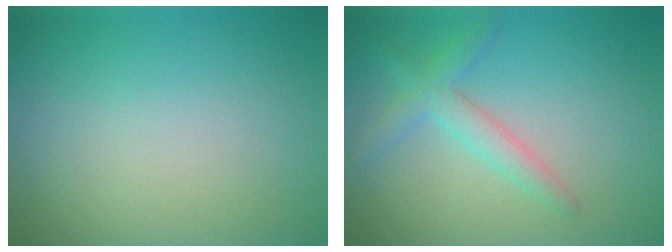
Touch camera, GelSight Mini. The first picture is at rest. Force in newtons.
{"total": 2.7, "press": 2.7, "slide": 0.1}